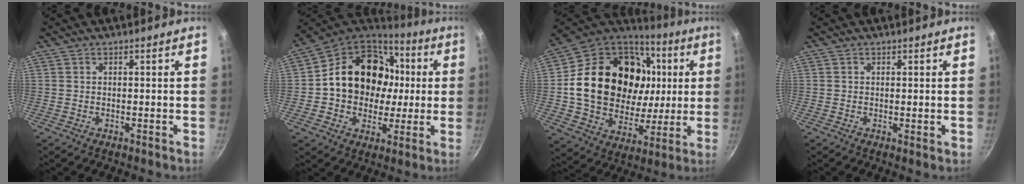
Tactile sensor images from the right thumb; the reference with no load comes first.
{"total": 21.7, "force": [2.3, 17.6, 12.5], "torque": [-0.187, 0.039, 0.038]}
{"total": 29.9, "force": [5.0, 22.2, 19.5], "torque": [-0.317, 0.019, 0.094]}
{"total": 0.7, "force": [0.2, 0.2, 0.7], "torque": [-0.010, -0.005, 0.000]}